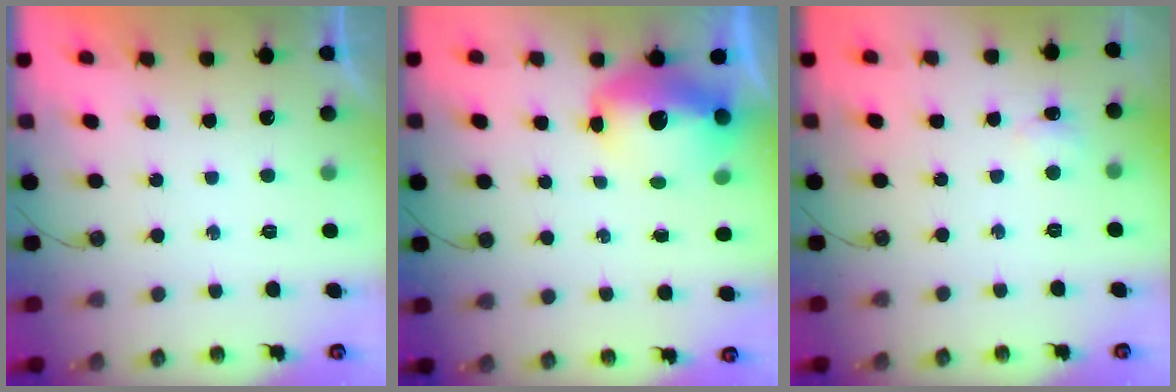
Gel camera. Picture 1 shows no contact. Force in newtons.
{"total": 13.7, "press": 13.7, "slide": 1.2}
{"total": 4.3, "press": 4.2, "slide": 0.7}